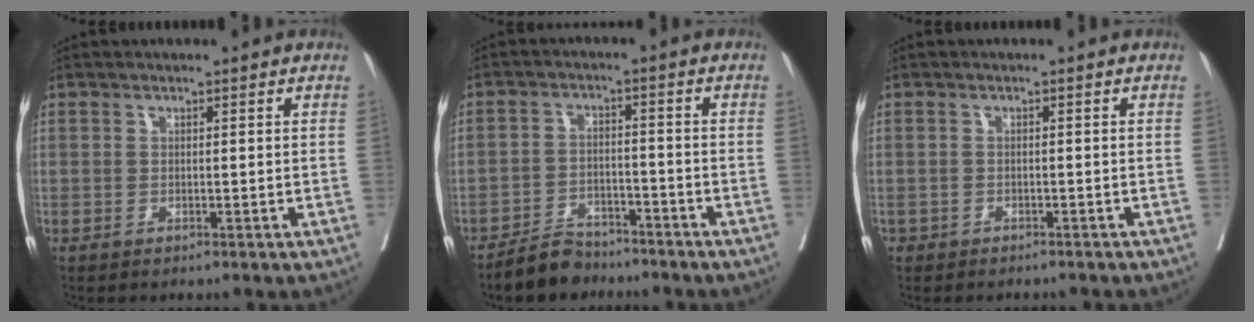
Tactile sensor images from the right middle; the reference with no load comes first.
{"total": 5.0, "force": [-4.6, 1.8, 0.6], "torque": [-0.013, -0.003, -0.083]}
{"total": 3.4, "force": [-2.9, 1.6, 0.6], "torque": [-0.010, 0.001, -0.037]}